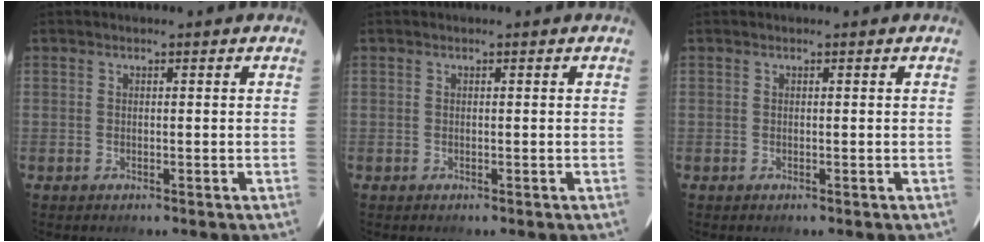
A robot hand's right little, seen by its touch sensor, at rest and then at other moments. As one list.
[{"total": 0.0}, {"total": 0.0}]